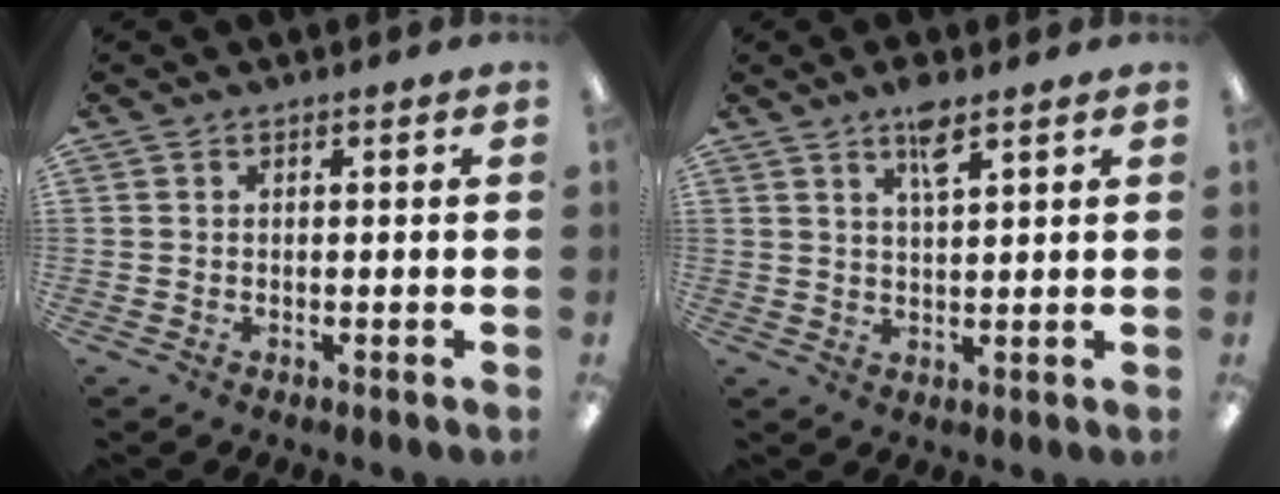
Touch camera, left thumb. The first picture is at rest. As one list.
[{"total": 5.0, "force": [3.5, 1.0, 3.5], "torque": [-0.062, -0.009, 0.058]}]